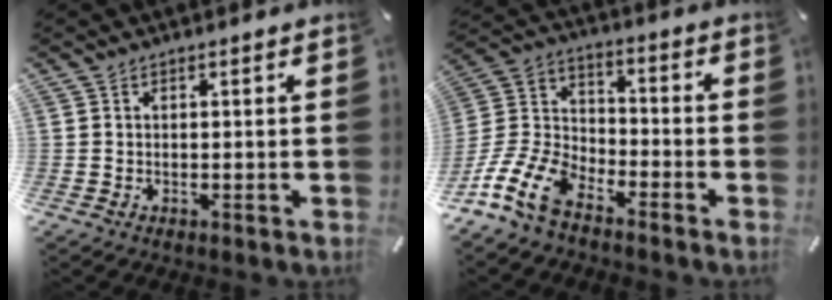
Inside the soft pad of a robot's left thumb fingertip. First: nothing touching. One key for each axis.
{"total": 13.3, "fx": -9.7, "fy": 6.5, "fz": 6.3, "tx": -0.143, "ty": 0.038, "tz": -0.187}